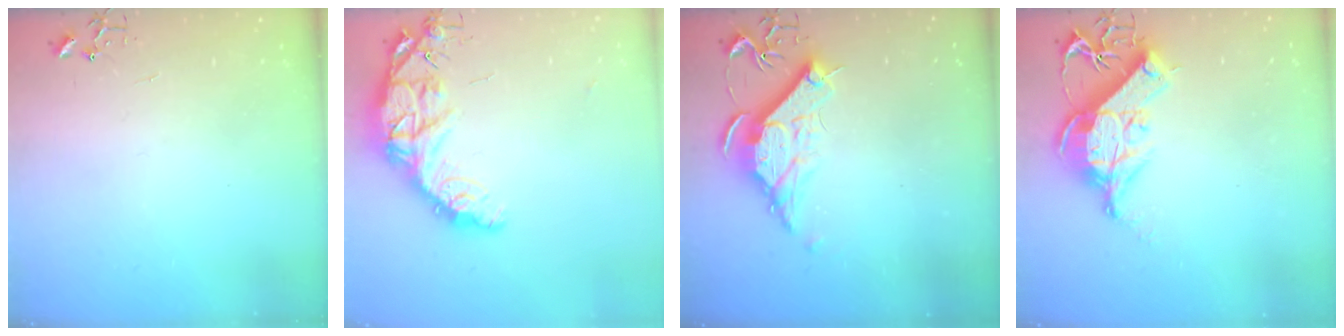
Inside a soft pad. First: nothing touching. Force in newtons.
{"total": 15.2, "press": 15.2, "slide": 1.2}
{"total": 10.8, "press": 10.8, "slide": 0.3}
{"total": 13.7, "press": 13.5, "slide": 2.2}